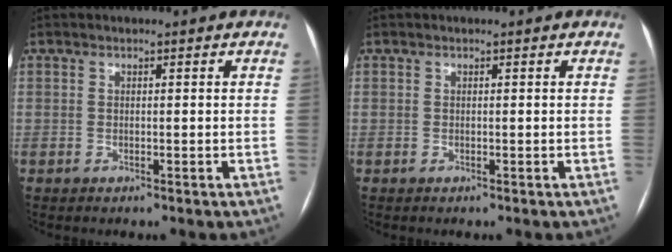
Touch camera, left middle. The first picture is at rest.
{"total": 0.0}